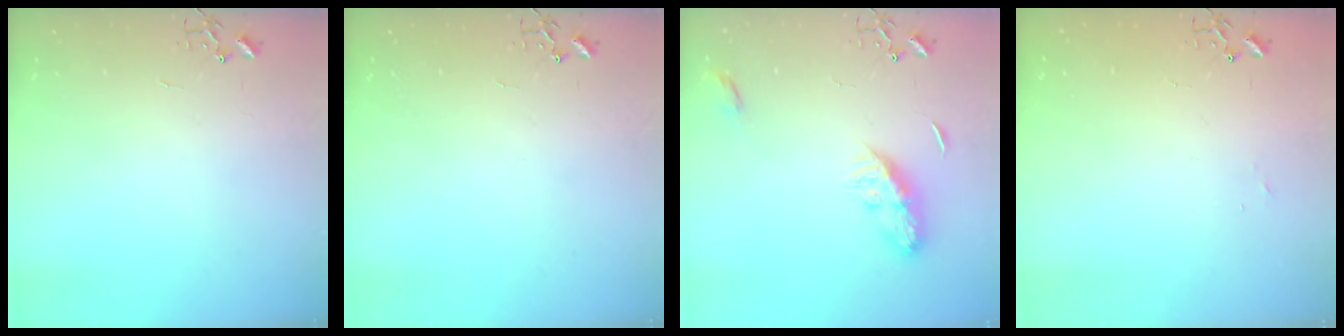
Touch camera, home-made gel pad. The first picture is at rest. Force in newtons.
{"total": 0.0}
{"total": 8.5, "press": 8.4, "slide": 0.3}
{"total": 4.2, "press": 4.2, "slide": 0.5}